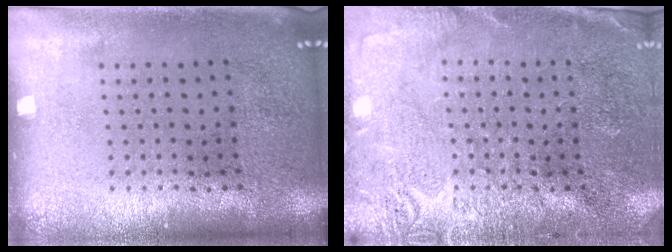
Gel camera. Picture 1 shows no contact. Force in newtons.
{"total": 2.7, "press": 2.7, "slide": 0.4}